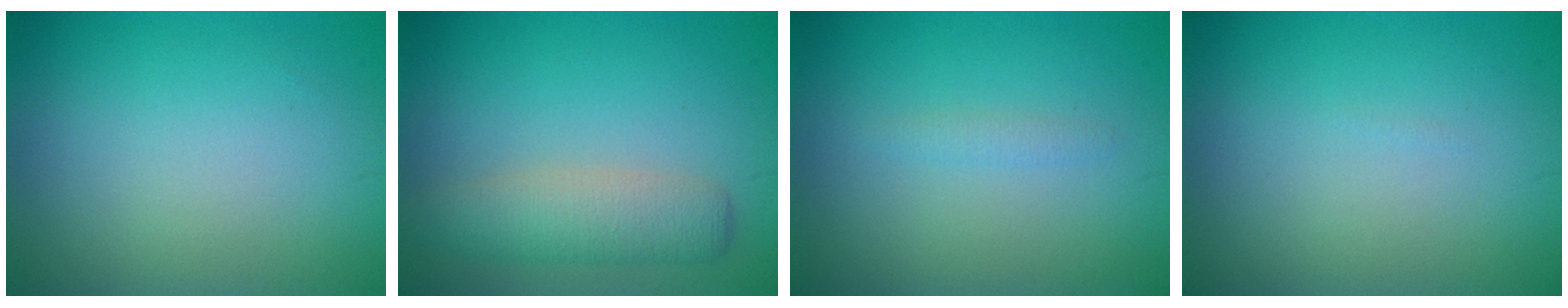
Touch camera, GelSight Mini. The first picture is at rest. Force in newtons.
{"total": 3.8, "press": 3.8, "slide": 0.1}
{"total": 0.8, "press": 0.8, "slide": 0.0}
{"total": 0.0}